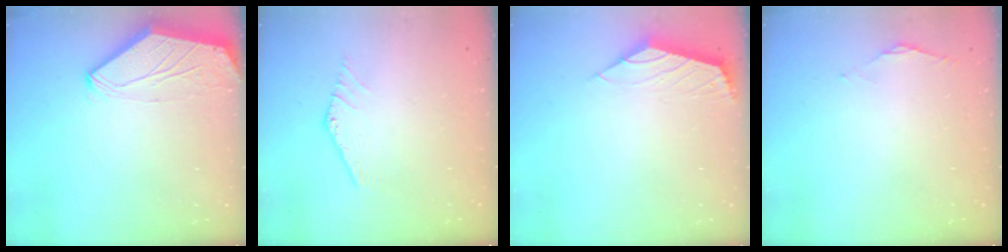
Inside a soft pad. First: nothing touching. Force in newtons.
{"total": 0.7, "press": 0.6, "slide": 0.3}
{"total": 1.8, "press": 1.7, "slide": 0.4}
{"total": 1.3, "press": 1.3, "slide": 0.3}